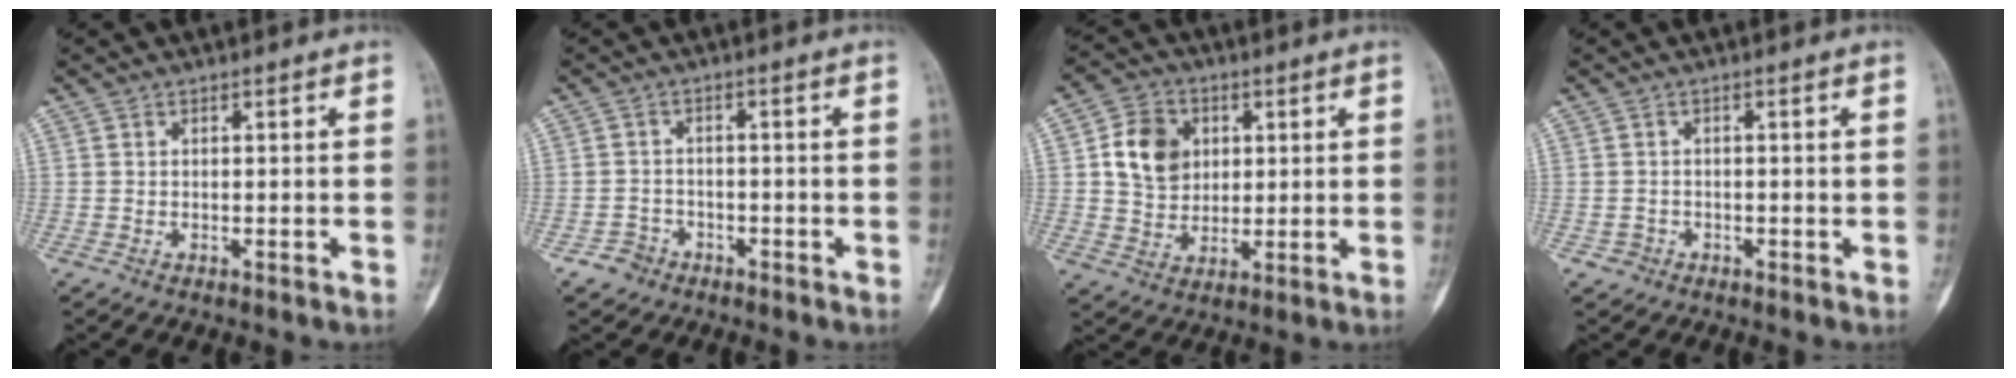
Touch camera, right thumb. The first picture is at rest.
{"total": 3.2, "force": [-1.9, 2.6, 0.1], "torque": [0.016, 0.016, -0.035]}
{"total": 10.4, "force": [2.4, 8.5, 5.6], "torque": [-0.065, -0.004, 0.044]}
{"total": 1.7, "force": [-0.6, 1.6, 0.0], "torque": [0.018, 0.008, -0.012]}